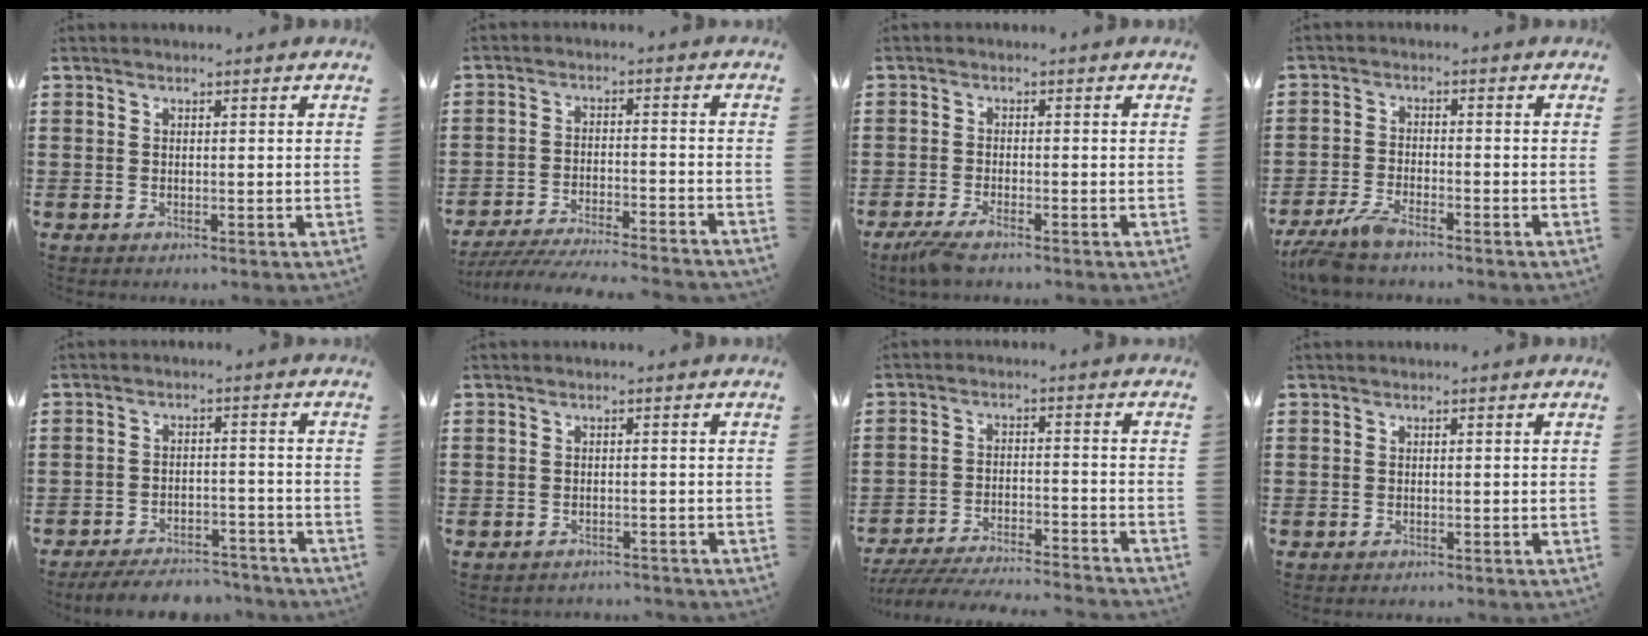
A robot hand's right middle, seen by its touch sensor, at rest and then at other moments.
{"total": 5.7, "force": [-5.4, 0.1, 1.5], "torque": [-0.036, -0.008, -0.109]}
{"total": 2.8, "force": [-2.2, 0.1, 1.7], "torque": [-0.043, -0.006, -0.044]}
{"total": 4.4, "force": [-3.8, 0.5, 2.0], "torque": [-0.062, -0.010, -0.082]}
{"total": 5.3, "force": [-5.2, 0.9, 1.1], "torque": [-0.021, 0.007, -0.103]}
{"total": 1.2, "force": [-1.2, 0.2, -0.1], "torque": [-0.005, 0.001, -0.027]}
{"total": 6.2, "force": [-6.0, 0.2, 1.6], "torque": [-0.034, -0.001, -0.118]}
{"total": 0.7, "force": [-0.4, 0.5, 0.0], "torque": [0.000, 0.003, -0.010]}